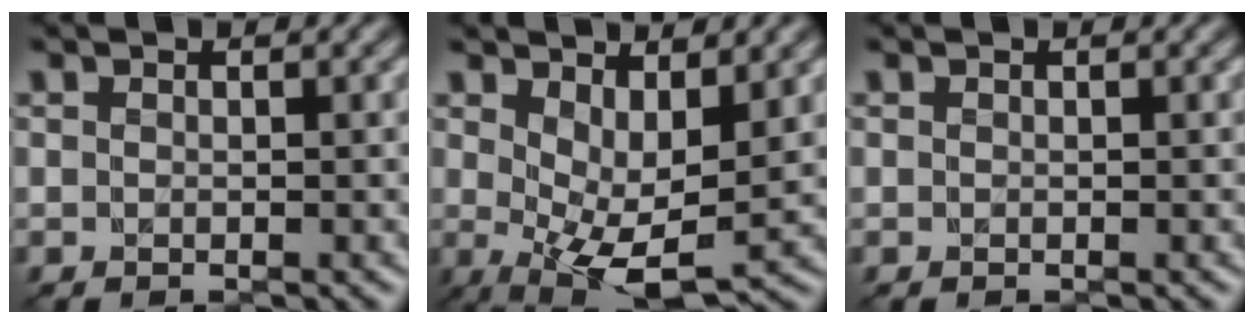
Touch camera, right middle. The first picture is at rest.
{"total": 5.2, "force": [0.8, 2.3, 4.6], "torque": [-0.091, -0.014, 0.019]}
{"total": 0.0}